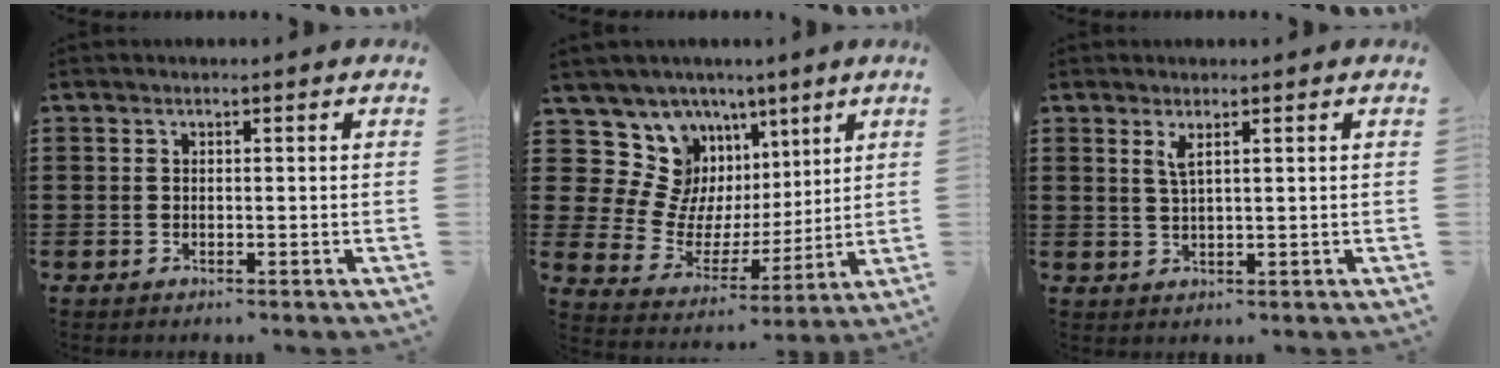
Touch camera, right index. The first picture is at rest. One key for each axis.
{"total": 10.9, "fx": 4.7, "fy": 9.7, "fz": 2.0, "tx": -0.078, "ty": -0.049, "tz": 0.093}
{"total": 2.0, "fx": 1.1, "fy": 0.4, "fz": 1.6, "tx": -0.035, "ty": 0.003, "tz": 0.019}